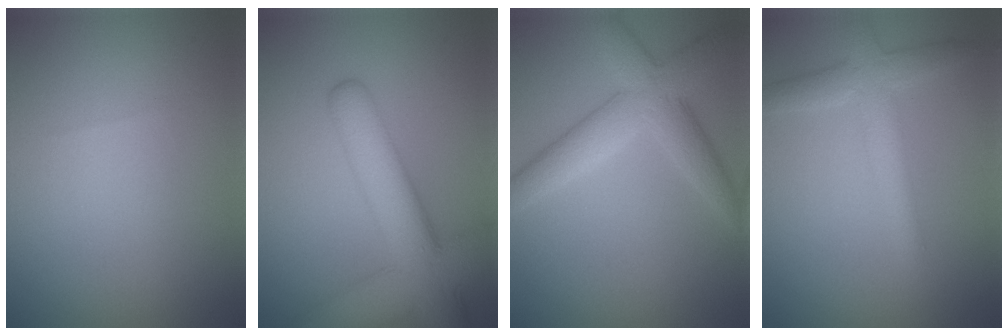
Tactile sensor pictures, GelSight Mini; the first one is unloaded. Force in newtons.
{"total": 9.0, "press": 9.0, "slide": 0.3}
{"total": 5.3, "press": 5.3, "slide": 0.2}
{"total": 3.7, "press": 3.7, "slide": 0.1}